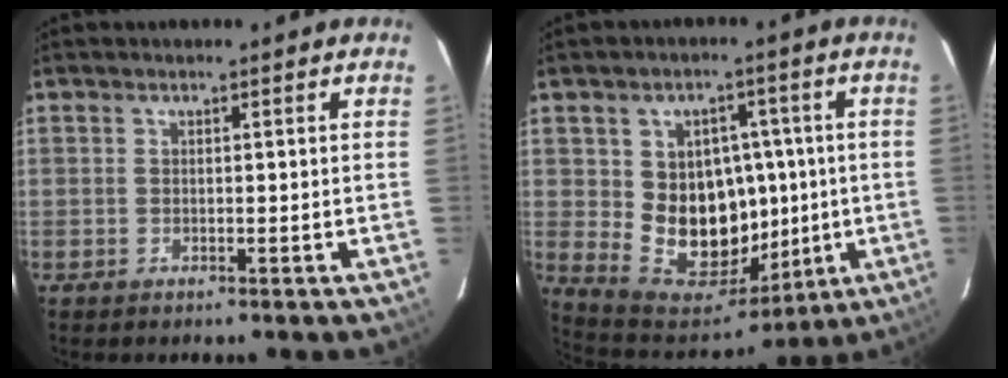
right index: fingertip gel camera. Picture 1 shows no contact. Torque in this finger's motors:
{"motor_torque": [1.71, -0.28, 0.83, 0.14]}